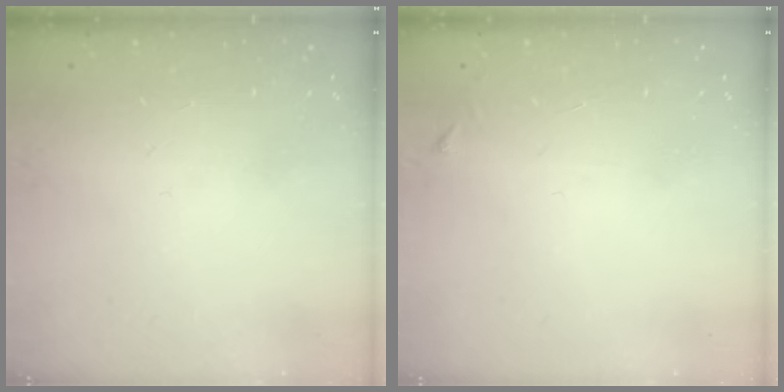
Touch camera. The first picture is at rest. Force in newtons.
{"total": 2.6, "press": 2.6, "slide": 0.3}